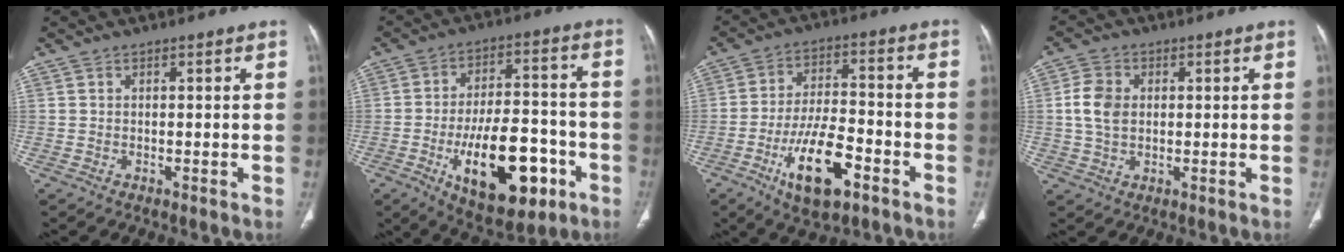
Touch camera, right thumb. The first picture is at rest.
{"total": 19.6, "force": [-7.5, 9.4, 15.5], "torque": [-0.214, 0.035, -0.102]}
{"total": 13.7, "force": [-6.5, 5.6, 10.6], "torque": [-0.184, 0.027, -0.107]}
{"total": 6.0, "force": [0.7, 4.4, 4.1], "torque": [-0.082, 0.004, 0.012]}